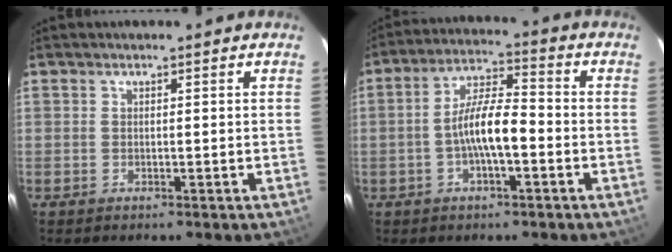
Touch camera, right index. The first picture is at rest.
{"total": 8.5, "force": [-2.4, 2.1, 7.8], "torque": [-0.155, 0.012, -0.044]}